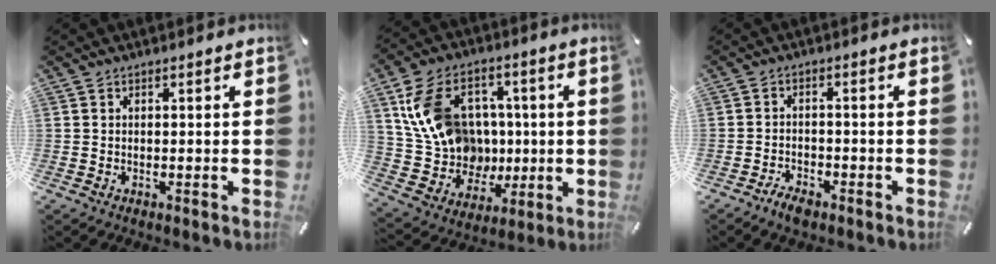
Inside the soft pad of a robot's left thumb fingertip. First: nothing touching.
{"total": 17.5, "force": [3.9, 14.7, 8.5], "torque": [-0.174, -0.005, 0.089]}
{"total": 3.2, "force": [-2.6, 1.4, 1.1], "torque": [-0.026, 0.013, -0.053]}